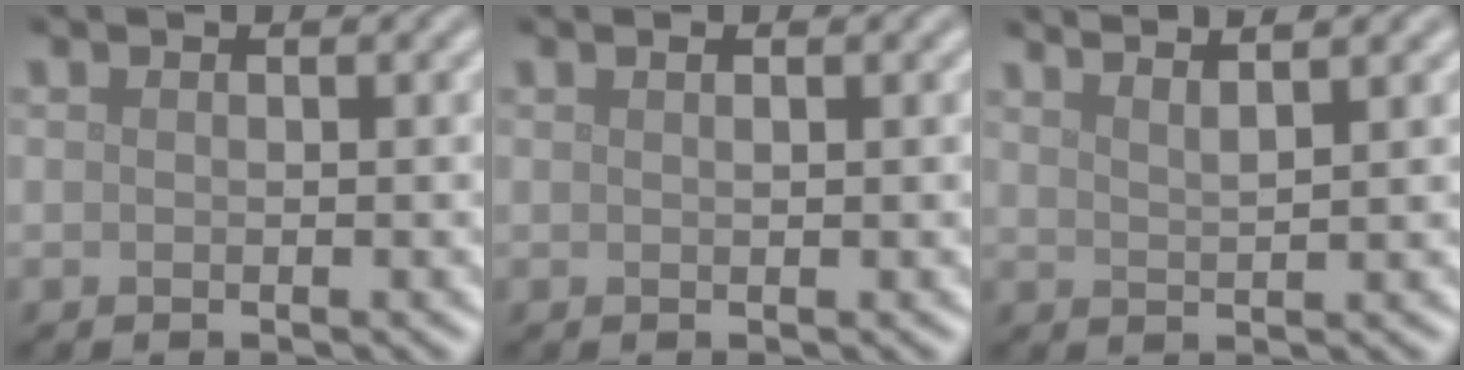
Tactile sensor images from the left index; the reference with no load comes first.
{"total": 0.9, "force": [0.4, 0.2, 0.7], "torque": [-0.009, 0.003, 0.006]}
{"total": 4.5, "force": [3.6, 1.2, 2.4], "torque": [-0.007, 0.027, 0.022]}